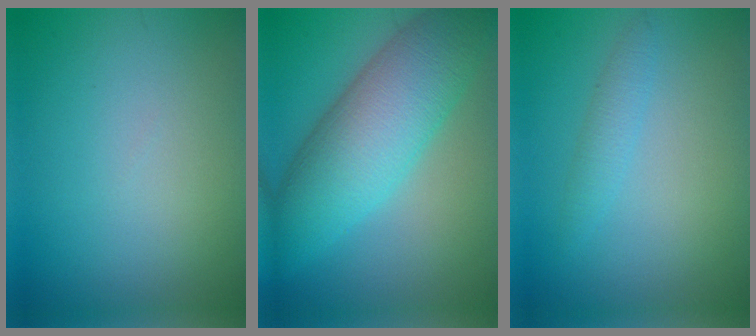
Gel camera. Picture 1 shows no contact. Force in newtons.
{"total": 9.2, "press": 9.2, "slide": 0.1}
{"total": 1.5, "press": 1.5, "slide": 0.0}